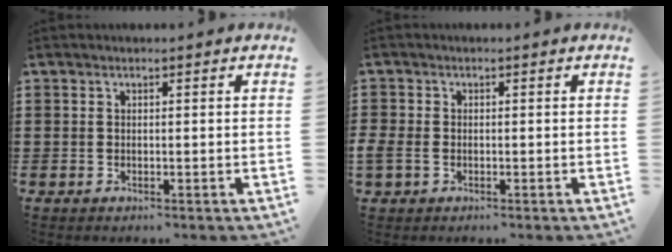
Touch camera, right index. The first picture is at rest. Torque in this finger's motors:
{"motor_torque": [0.62, 0.64, 0.12, 0.06]}